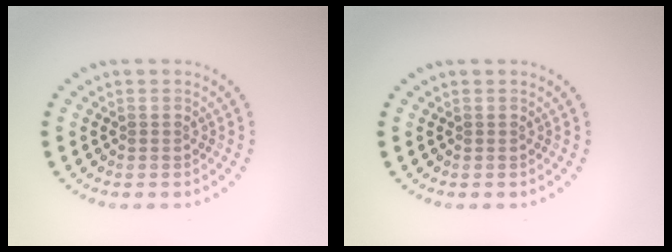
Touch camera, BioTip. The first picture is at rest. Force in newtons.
{"total": 0.0}